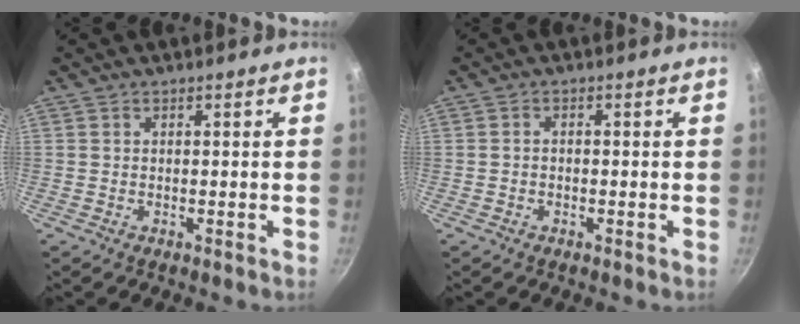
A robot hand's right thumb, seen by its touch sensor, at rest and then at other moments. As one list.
[{"total": 1.0, "force": [-0.4, 0.7, 0.6], "torque": [-0.015, 0.007, -0.008]}]